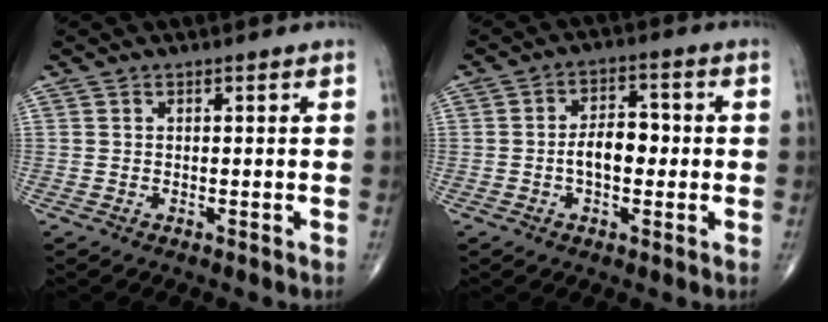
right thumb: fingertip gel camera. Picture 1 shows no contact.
{"total": 6.6, "force": [-0.7, 3.8, 5.3], "torque": [-0.081, 0.020, -0.019]}